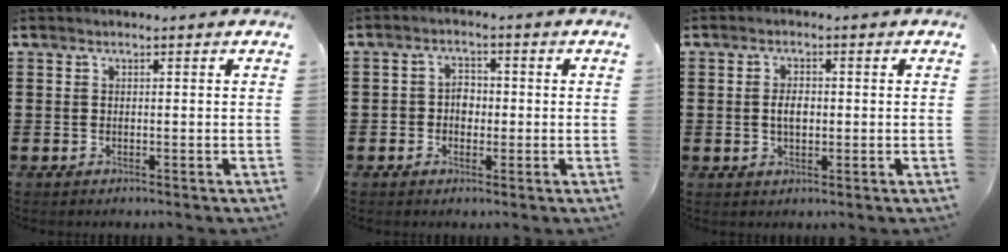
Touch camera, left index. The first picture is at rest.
{"total": 2.6, "force": [-0.7, 2.1, 1.4], "torque": [-0.034, 0.006, -0.016]}
{"total": 2.9, "force": [0.0, 1.5, 2.5], "torque": [-0.050, 0.006, -0.003]}